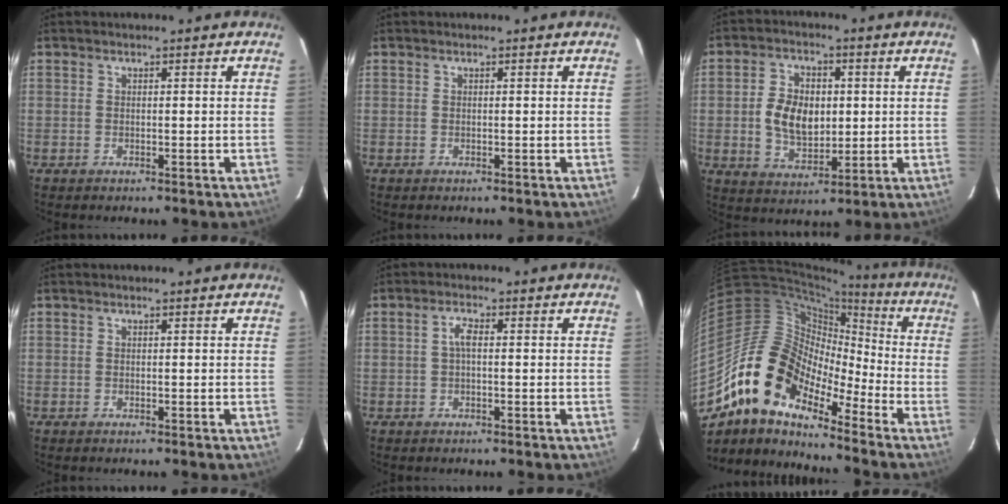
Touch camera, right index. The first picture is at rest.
{"total": 0.0}
{"total": 9.5, "force": [0.2, 6.3, 7.2], "torque": [-0.143, 0.010, 0.011]}
{"total": 0.0}
{"total": 2.1, "force": [0.0, 0.7, 1.9], "torque": [-0.041, 0.008, 0.000]}
{"total": 15.6, "force": [-11.3, 7.2, 8.1], "torque": [-0.138, 0.007, -0.231]}